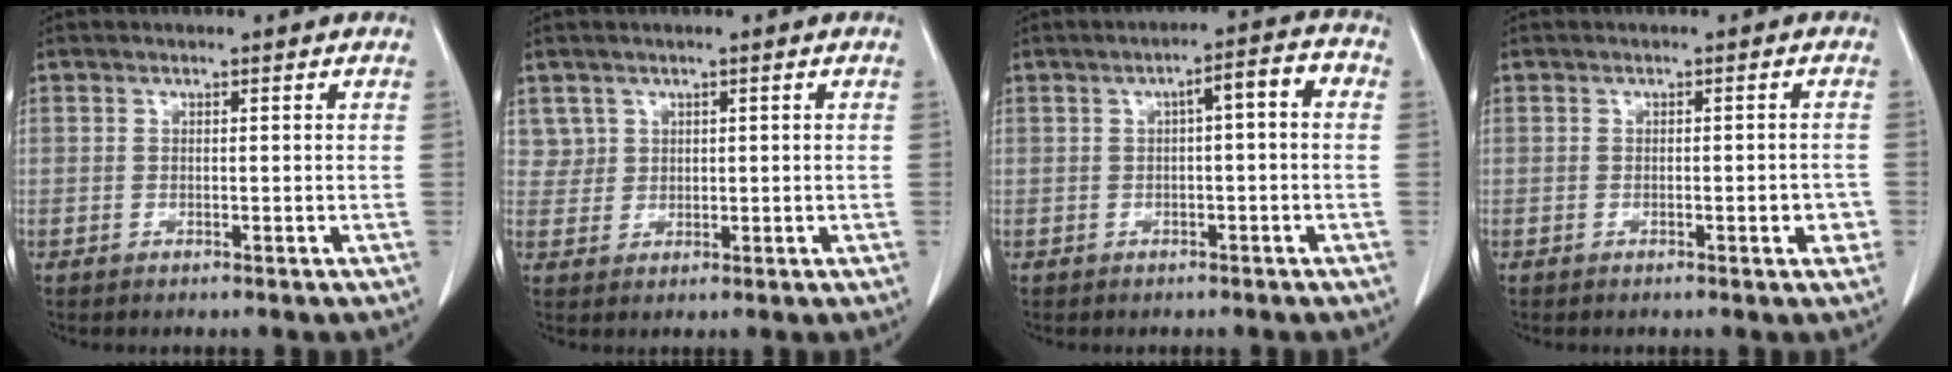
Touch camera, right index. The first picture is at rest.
{"total": 2.8, "force": [1.5, 2.4, -0.2], "torque": [0.019, 0.005, 0.023]}
{"total": 4.6, "force": [0.3, 0.8, 4.5], "torque": [-0.064, 0.022, 0.001]}
{"total": 2.4, "force": [-0.9, 0.8, 2.1], "torque": [-0.023, 0.001, -0.011]}